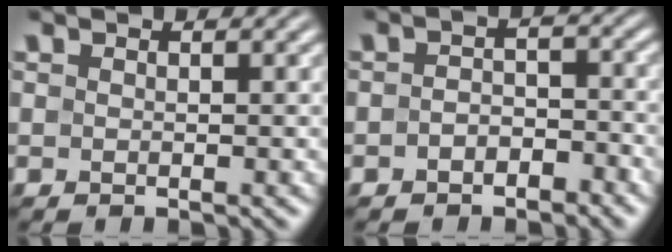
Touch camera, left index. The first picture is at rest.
{"total": 2.3, "force": [-1.4, 1.4, 1.2], "torque": [-0.020, 0.006, -0.026]}